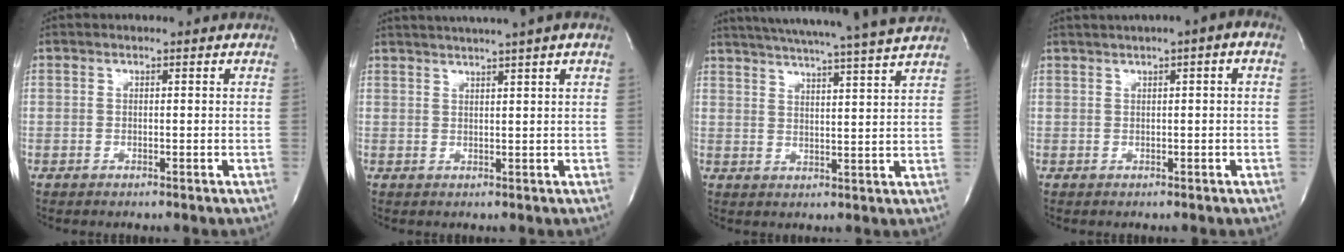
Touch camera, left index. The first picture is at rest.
{"total": 8.1, "force": [6.6, -1.2, 4.6], "torque": [-0.071, 0.024, 0.083]}
{"total": 18.4, "force": [16.7, -1.7, 7.7], "torque": [-0.135, -0.025, 0.223]}
{"total": 4.3, "force": [1.9, 0.2, 3.8], "torque": [-0.062, 0.019, 0.028]}